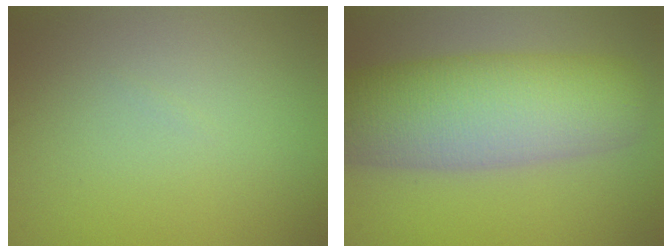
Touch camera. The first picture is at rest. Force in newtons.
{"total": 10.2, "press": 10.2, "slide": 0.3}